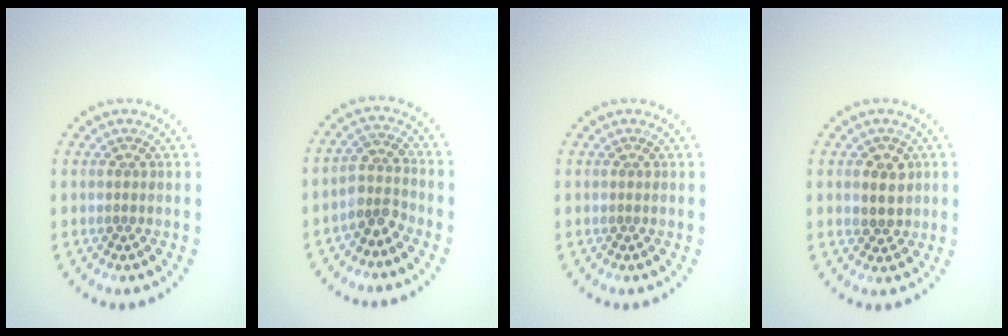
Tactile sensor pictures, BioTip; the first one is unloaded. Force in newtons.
{"total": 2.5, "press": 1.9, "slide": 1.6}
{"total": 0.0}
{"total": 2.5, "press": 2.4, "slide": 0.8}